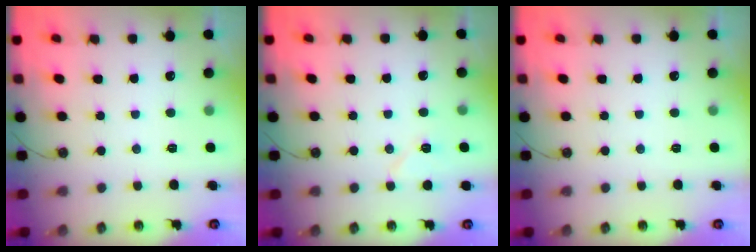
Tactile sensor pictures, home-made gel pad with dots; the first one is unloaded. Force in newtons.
{"total": 6.3, "press": 6.0, "slide": 2.0}
{"total": 0.0}